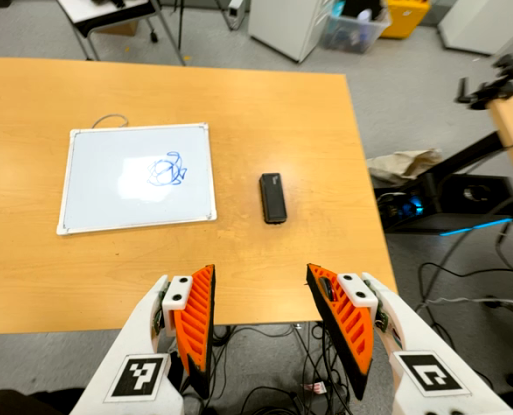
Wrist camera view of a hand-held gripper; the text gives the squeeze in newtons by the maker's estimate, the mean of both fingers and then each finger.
{"total": 0.0}